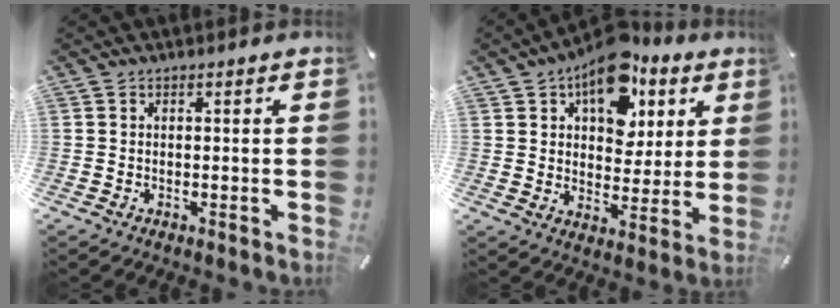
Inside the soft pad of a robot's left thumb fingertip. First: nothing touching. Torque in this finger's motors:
{"motor_torque": [2.54, 2.47, 1.44, -1.33, 0.36]}